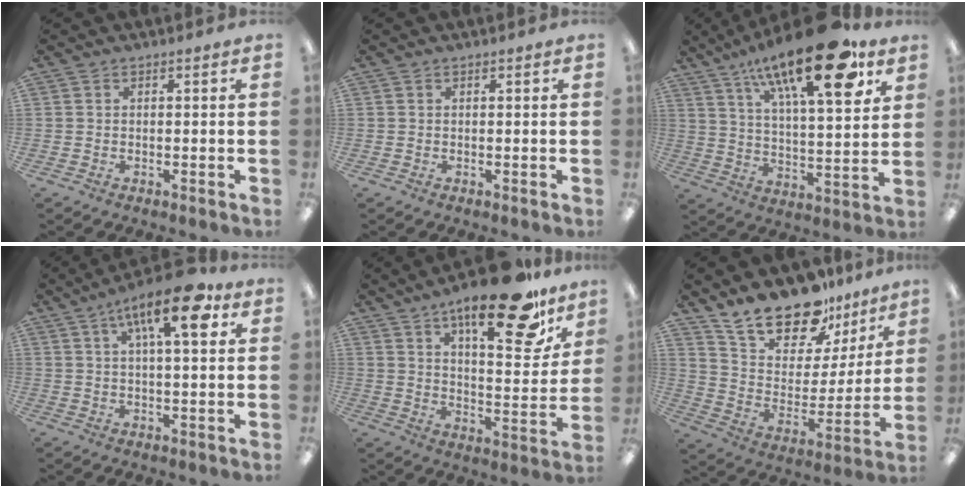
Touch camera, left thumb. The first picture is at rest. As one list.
[{"total": 0.0}, {"total": 22.9, "force": [14.3, 7.0, 16.5], "torque": [-0.256, -0.074, 0.227]}, {"total": 14.5, "force": [6.9, 5.0, 11.7], "torque": [-0.176, -0.020, 0.108]}, {"total": 22.4, "force": [15.4, 6.8, 14.8], "torque": [-0.213, -0.094, 0.244]}, {"total": 19.5, "force": [16.2, 8.3, 7.0], "torque": [-0.130, -0.119, 0.291]}]